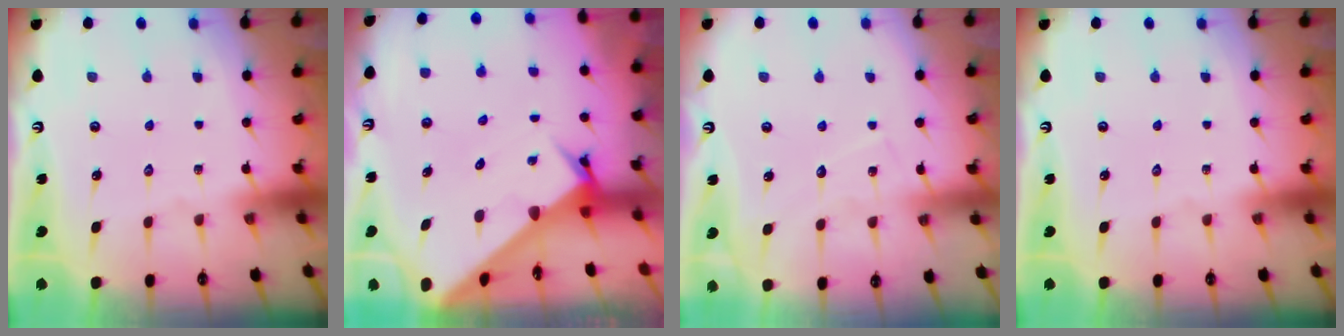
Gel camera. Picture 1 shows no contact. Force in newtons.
{"total": 3.6, "press": 3.6, "slide": 0.3}
{"total": 6.1, "press": 6.1, "slide": 0.1}
{"total": 0.0}